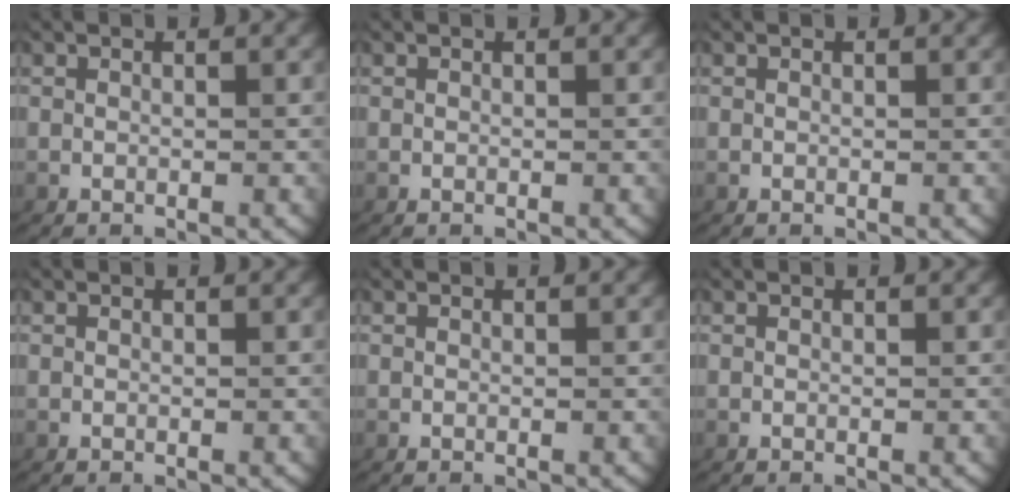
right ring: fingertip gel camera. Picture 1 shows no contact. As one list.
[{"total": 0.0}, {"total": 0.0}, {"total": 0.0}, {"total": 0.0}, {"total": 0.0}]